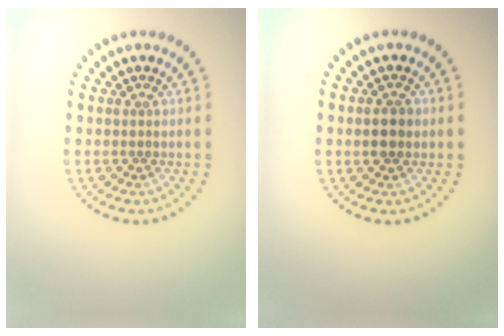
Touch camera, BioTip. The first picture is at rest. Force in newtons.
{"total": 2.3, "press": 2.3, "slide": 0.1}